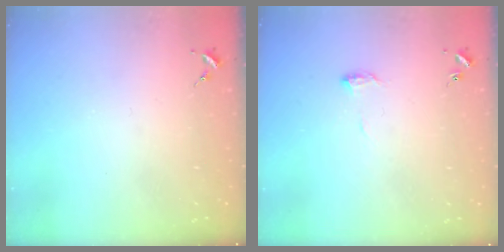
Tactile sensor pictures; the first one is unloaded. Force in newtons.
{"total": 5.3, "press": 5.3, "slide": 0.4}